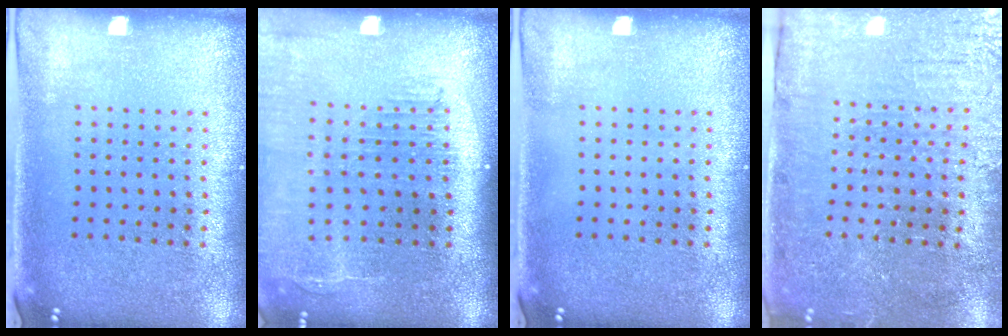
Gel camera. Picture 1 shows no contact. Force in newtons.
{"total": 2.2, "press": 1.8, "slide": 1.3}
{"total": 0.0}
{"total": 3.8, "press": 3.7, "slide": 0.9}